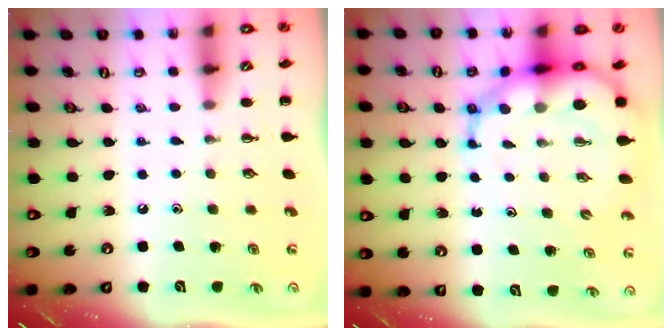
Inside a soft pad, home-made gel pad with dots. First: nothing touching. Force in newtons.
{"total": 11.7, "press": 11.1, "slide": 3.5}